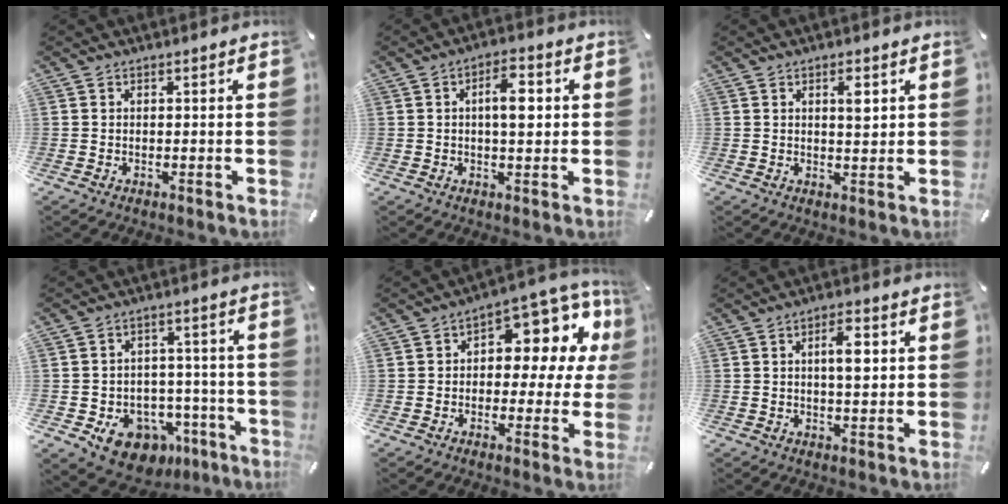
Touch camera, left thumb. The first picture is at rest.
{"total": 7.4, "force": [0.8, 3.3, 6.6], "torque": [-0.102, 0.006, 0.008]}
{"total": 3.8, "force": [1.4, 1.4, 3.2], "torque": [-0.046, -0.005, 0.017]}
{"total": 11.2, "force": [-5.5, 8.7, 4.4], "torque": [-0.035, 0.034, -0.083]}
{"total": 11.0, "force": [4.1, 6.6, 7.8], "torque": [-0.104, -0.038, 0.070]}
{"total": 6.3, "force": [1.1, 2.5, 5.7], "torque": [-0.091, 0.000, 0.011]}